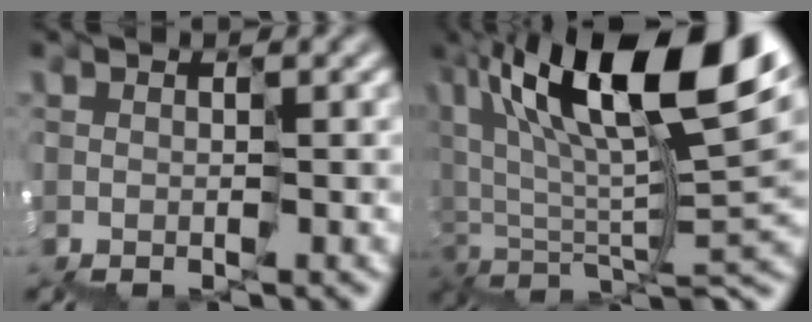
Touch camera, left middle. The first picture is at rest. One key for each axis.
{"total": 12.8, "fx": 5.8, "fy": 4.1, "fz": 10.7, "tx": -0.182, "ty": 0.016, "tz": 0.109}